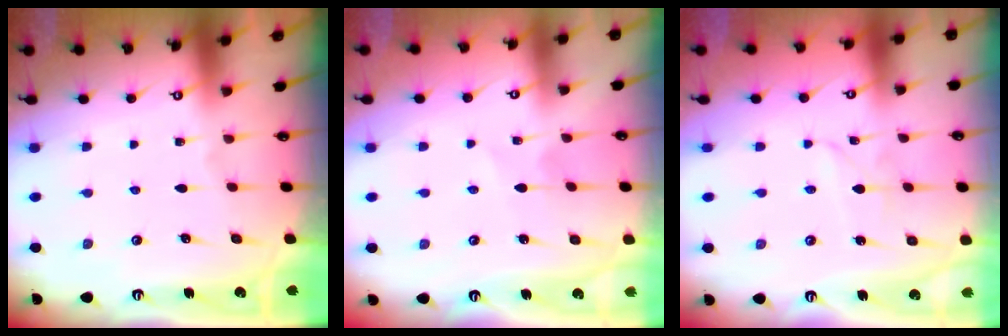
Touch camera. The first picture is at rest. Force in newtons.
{"total": 4.3, "press": 4.2, "slide": 0.5}
{"total": 1.7, "press": 1.7, "slide": 0.2}